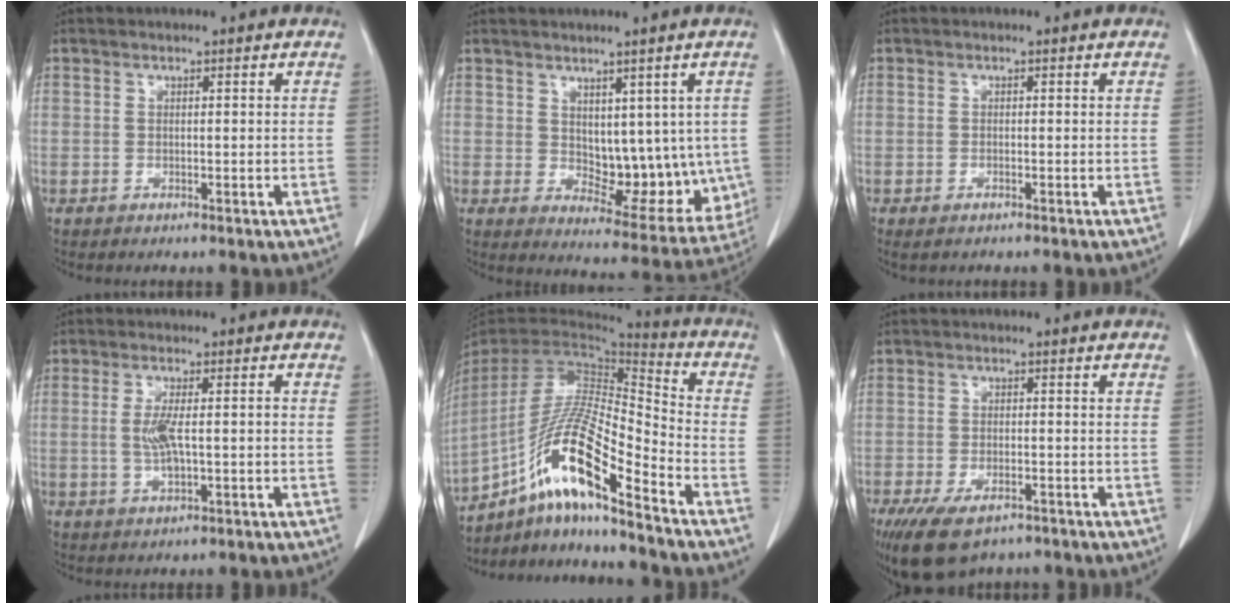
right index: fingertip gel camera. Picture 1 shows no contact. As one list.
[{"total": 10.9, "force": [1.6, 6.2, 8.8], "torque": [-0.101, -0.006, 0.042]}, {"total": 0.9, "force": [-0.6, 0.3, 0.6], "torque": [-0.013, -0.002, -0.006]}, {"total": 4.8, "force": [-0.5, 1.2, 4.6], "torque": [-0.101, 0.000, -0.008]}, {"total": 16.8, "force": [-10.8, 1.1, 12.7], "torque": [-0.257, -0.002, -0.200]}, {"total": 9.2, "force": [-6.2, 4.2, 5.3], "torque": [-0.096, -0.009, -0.098]}]